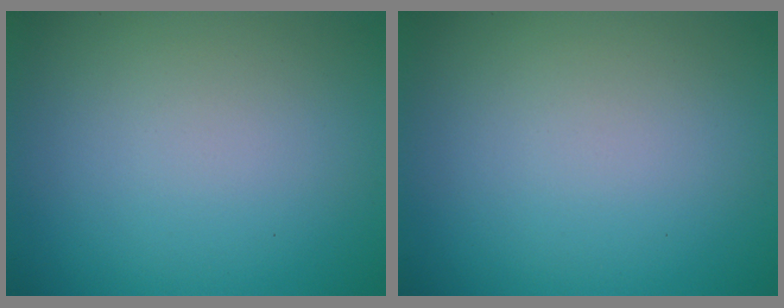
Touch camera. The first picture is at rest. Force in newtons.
{"total": 0.0}